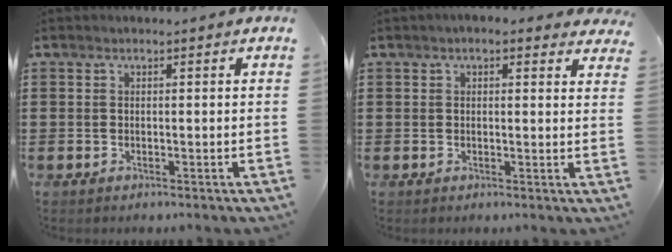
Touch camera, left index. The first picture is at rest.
{"total": 2.2, "force": [1.8, 0.6, 1.0], "torque": [-0.025, 0.001, 0.034]}